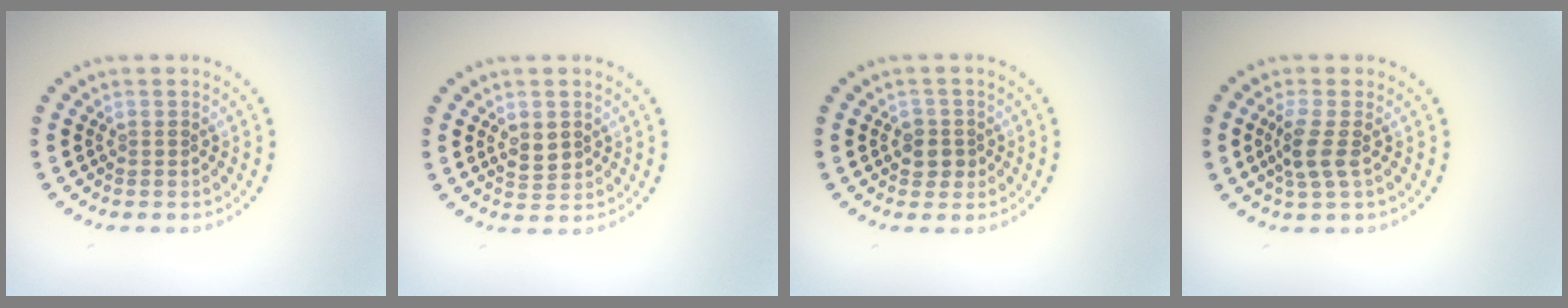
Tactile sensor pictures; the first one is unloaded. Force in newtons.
{"total": 1.9, "press": 1.8, "slide": 0.5}
{"total": 1.8, "press": 1.7, "slide": 0.6}
{"total": 2.5, "press": 2.0, "slide": 1.4}